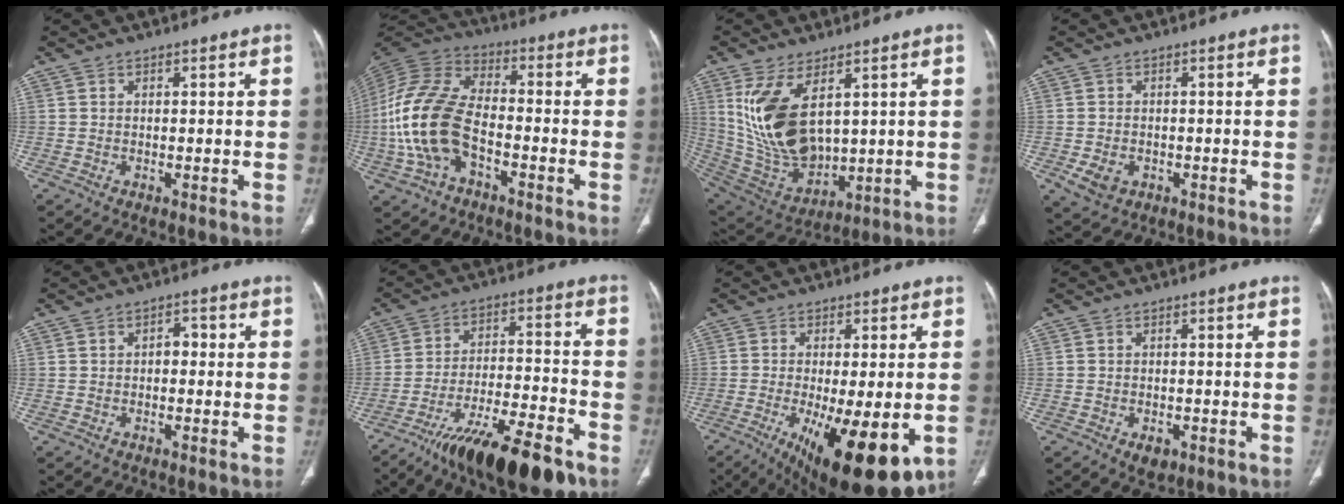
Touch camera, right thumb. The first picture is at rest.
{"total": 20.7, "force": [-4.2, 12.3, 16.2], "torque": [-0.348, 0.018, -0.076]}
{"total": 16.8, "force": [4.9, 9.0, 13.4], "torque": [-0.249, -0.026, 0.124]}
{"total": 4.2, "force": [-1.4, 3.2, 2.4], "torque": [-0.041, 0.002, -0.013]}
{"total": 2.2, "force": [-0.2, 1.5, 1.6], "torque": [-0.013, 0.010, -0.010]}
{"total": 19.1, "force": [-12.6, 5.3, 13.4], "torque": [-0.208, 0.058, -0.206]}
{"total": 18.0, "force": [-6.4, 5.7, 15.8], "torque": [-0.219, -0.027, -0.081]}
{"total": 2.9, "force": [-1.3, 1.8, 1.8], "torque": [-0.018, 0.001, -0.012]}